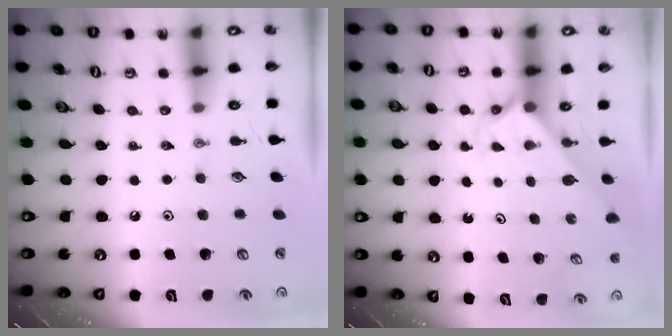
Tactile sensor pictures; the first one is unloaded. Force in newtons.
{"total": 2.0, "press": 2.0, "slide": 0.2}